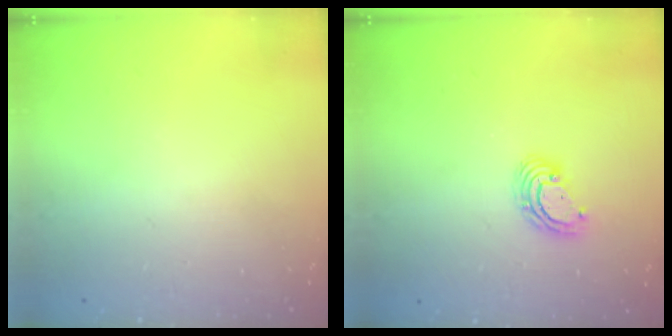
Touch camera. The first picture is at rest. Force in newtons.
{"total": 5.2, "press": 5.2, "slide": 0.3}